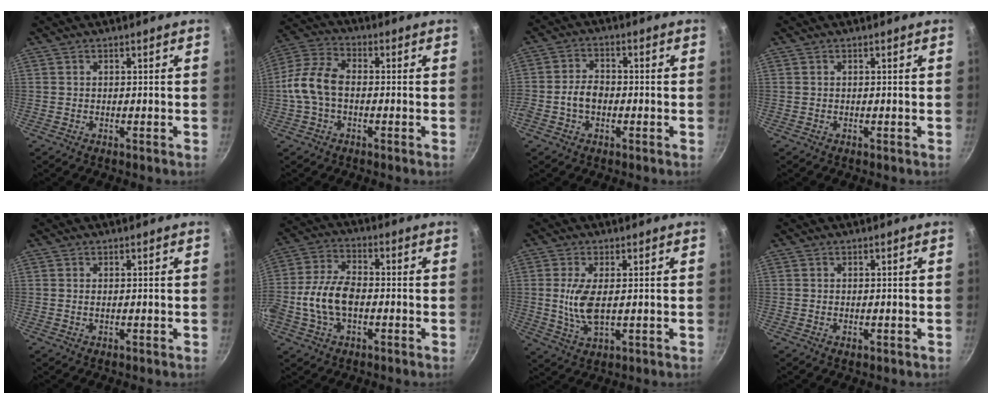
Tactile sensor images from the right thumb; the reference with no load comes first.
{"total": 9.4, "force": [-1.1, 5.9, 7.3], "torque": [-0.141, 0.032, -0.037]}
{"total": 4.9, "force": [-1.4, 3.5, 3.2], "torque": [-0.047, 0.023, -0.031]}
{"total": 0.0}
{"total": 0.6, "force": [0.1, 0.2, 0.5], "torque": [-0.011, 0.000, 0.000]}
{"total": 11.2, "force": [-1.9, 6.7, 8.7], "torque": [-0.167, 0.029, -0.047]}
{"total": 7.1, "force": [0.4, 3.0, 6.4], "torque": [-0.132, -0.007, 0.010]}
{"total": 0.9, "force": [-0.2, 0.5, 0.7], "torque": [-0.009, -0.001, -0.004]}